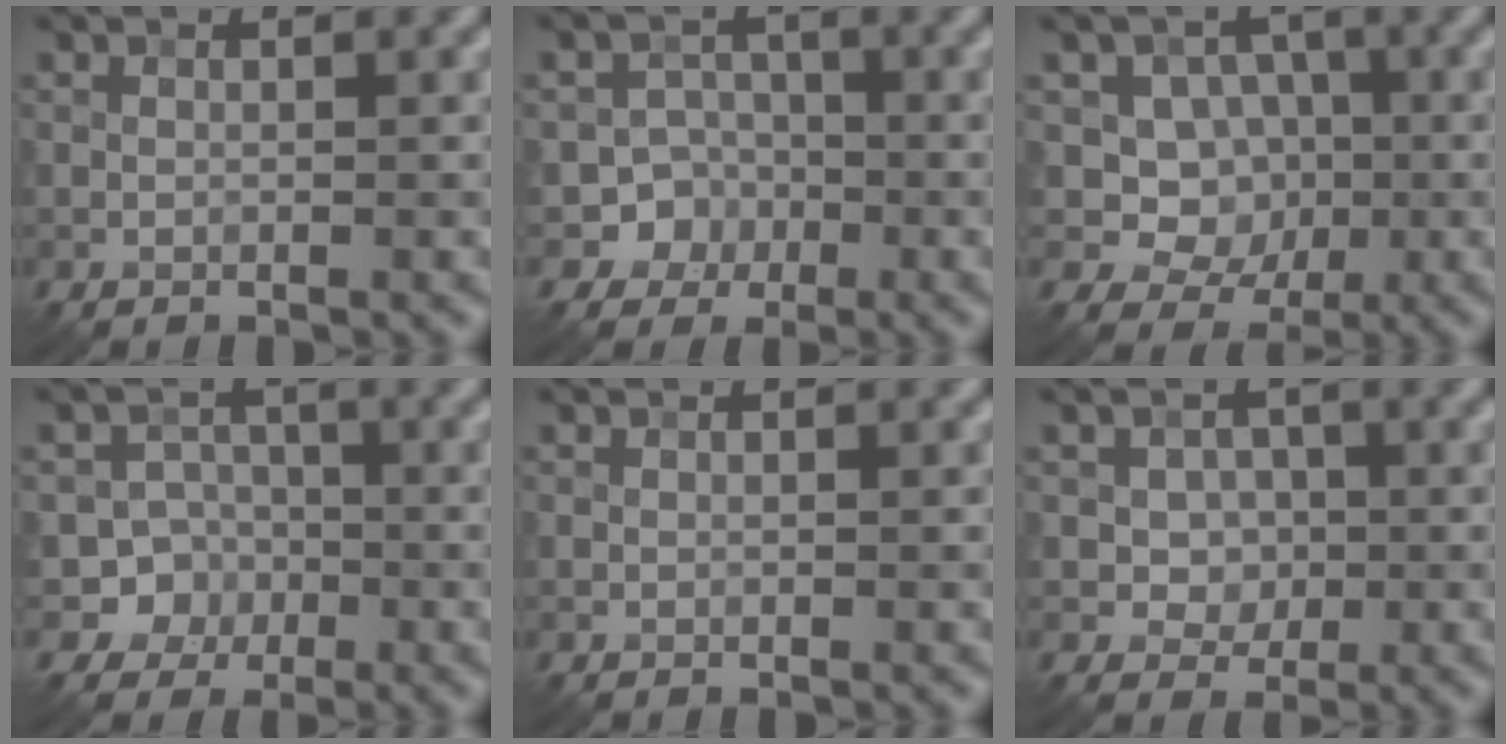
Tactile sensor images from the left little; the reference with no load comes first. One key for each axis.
{"total": 4.1, "fx": -1.7, "fy": 3.8, "fz": 0.1, "tx": 0.038, "ty": 0.003, "tz": -0.043}
{"total": 5.1, "fx": 0.4, "fy": 4.5, "fz": 2.3, "tx": -0.016, "ty": -0.003, "tz": -0.012}
{"total": 4.6, "fx": -1.7, "fy": 4.3, "fz": 0.3, "tx": 0.032, "ty": 0.003, "tz": -0.043}
{"total": 0.0}
{"total": 2.8, "fx": 0.1, "fy": 2.5, "fz": 1.4, "tx": -0.012, "ty": 0.000, "tz": -0.011}